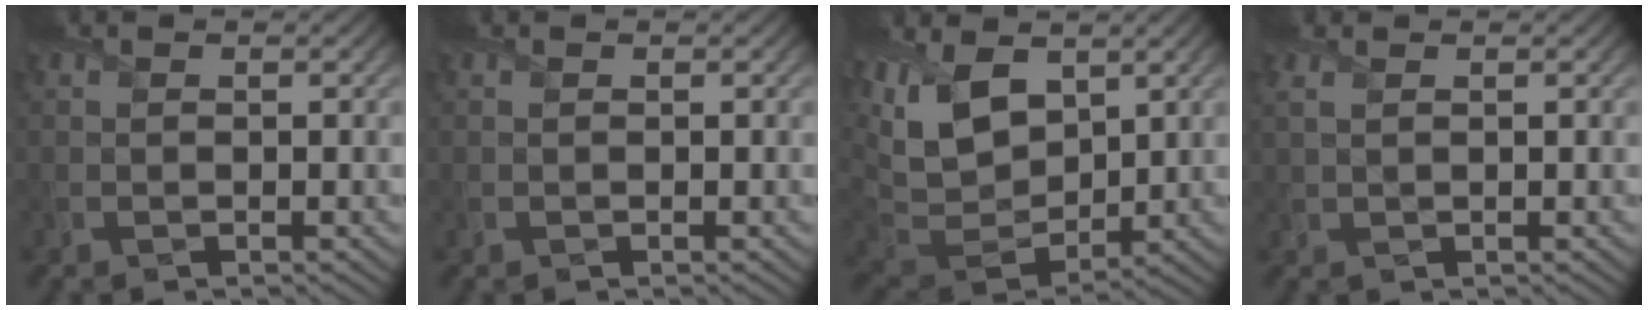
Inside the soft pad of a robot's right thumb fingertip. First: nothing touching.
{"total": 0.0}
{"total": 12.2, "force": [4.7, 7.2, 8.6], "torque": [-0.231, 0.013, 0.085]}
{"total": 1.3, "force": [0.9, 0.2, 0.9], "torque": [-0.024, 0.004, 0.021]}